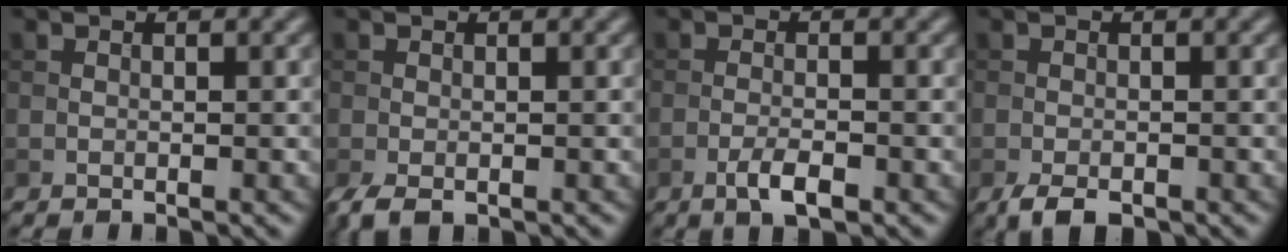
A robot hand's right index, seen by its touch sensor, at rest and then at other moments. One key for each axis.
{"total": 1.9, "fx": -1.0, "fy": 0.9, "fz": 1.4, "tx": -0.037, "ty": -0.011, "tz": -0.021}
{"total": 2.6, "fx": -1.4, "fy": 0.7, "fz": 2.1, "tx": -0.040, "ty": 0.000, "tz": -0.028}
{"total": 2.6, "fx": -1.7, "fy": 1.1, "fz": 1.6, "tx": -0.031, "ty": -0.006, "tz": -0.030}